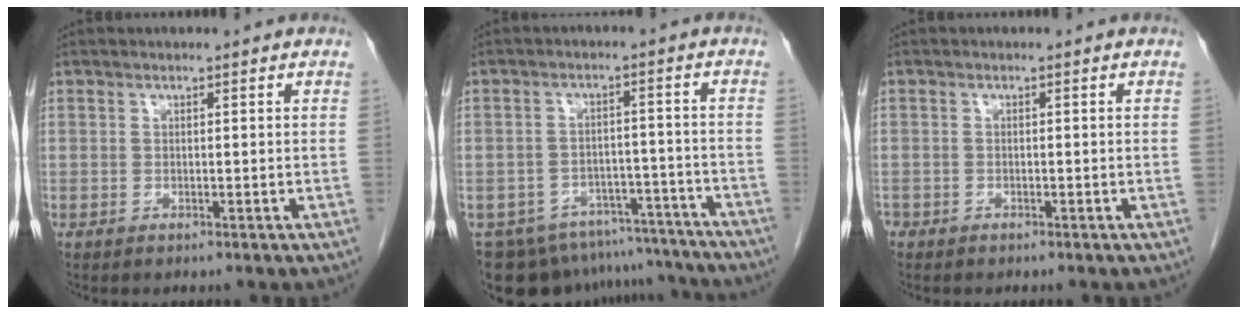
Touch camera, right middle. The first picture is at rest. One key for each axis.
{"total": 17.4, "fx": -15.9, "fy": 6.3, "fz": 3.7, "tx": -0.064, "ty": 0.024, "tz": -0.201}
{"total": 1.1, "fx": -0.9, "fy": 0.7, "fz": 0.2, "tx": -0.008, "ty": 0.000, "tz": -0.016}